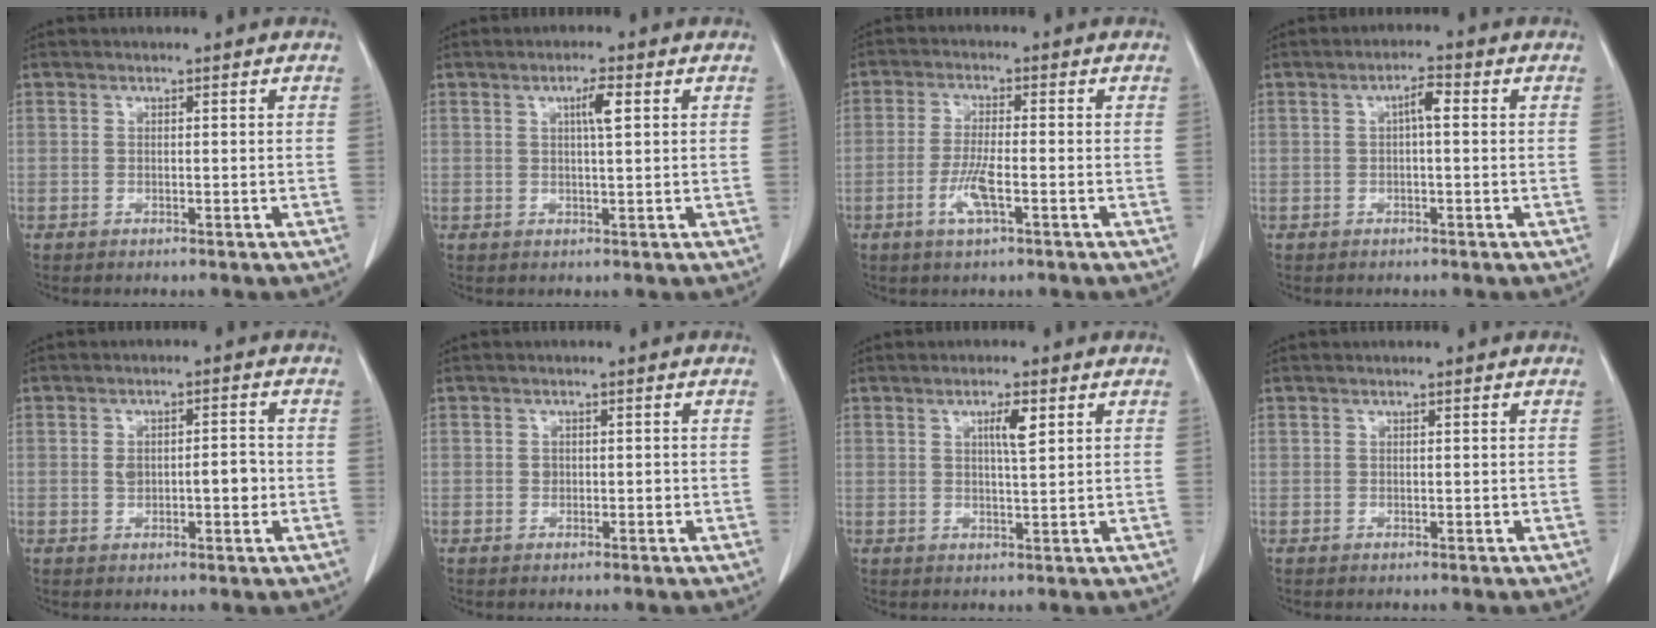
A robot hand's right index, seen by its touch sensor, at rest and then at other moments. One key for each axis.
{"total": 3.0, "fx": 1.0, "fy": 0.1, "fz": 2.9, "tx": -0.049, "ty": 0.000, "tz": 0.016}
{"total": 5.1, "fx": -1.9, "fy": 0.8, "fz": 4.7, "tx": -0.096, "ty": -0.006, "tz": -0.037}
{"total": 2.6, "fx": 0.3, "fy": 0.5, "fz": 2.6, "tx": -0.044, "ty": 0.005, "tz": 0.005}
{"total": 4.8, "fx": -0.4, "fy": 2.0, "fz": 4.4, "tx": -0.075, "ty": 0.009, "tz": 0.001}
{"total": 1.3, "fx": -0.1, "fy": 1.0, "fz": 0.8, "tx": -0.013, "ty": 0.002, "tz": 0.000}
{"total": 3.5, "fx": 1.4, "fy": 0.3, "fz": 3.1, "tx": -0.053, "ty": -0.001, "tz": 0.023}
{"total": 0.0}